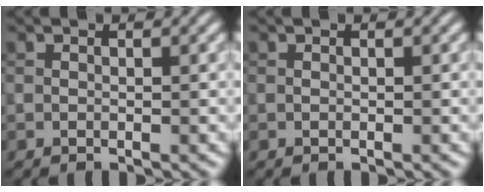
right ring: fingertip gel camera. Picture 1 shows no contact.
{"total": 0.0}